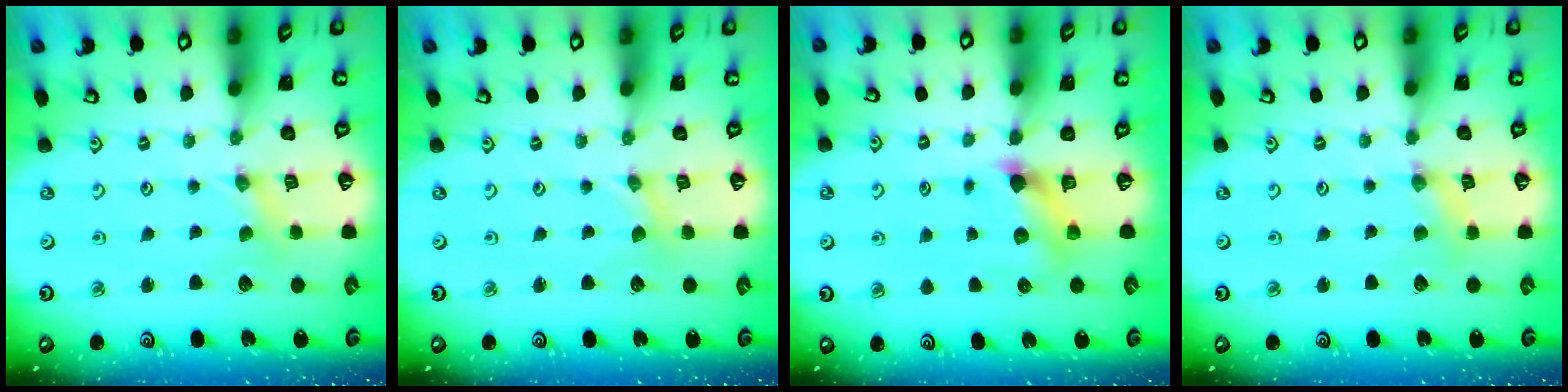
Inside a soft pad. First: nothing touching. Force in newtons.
{"total": 0.0}
{"total": 7.0, "press": 7.0, "slide": 0.6}
{"total": 2.4, "press": 2.4, "slide": 0.2}